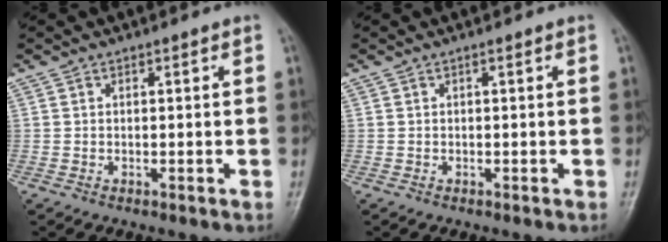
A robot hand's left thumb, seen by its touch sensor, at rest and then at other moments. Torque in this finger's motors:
{"motor_torque": [0.00, 0.00, -0.07, -0.08, 0.00]}